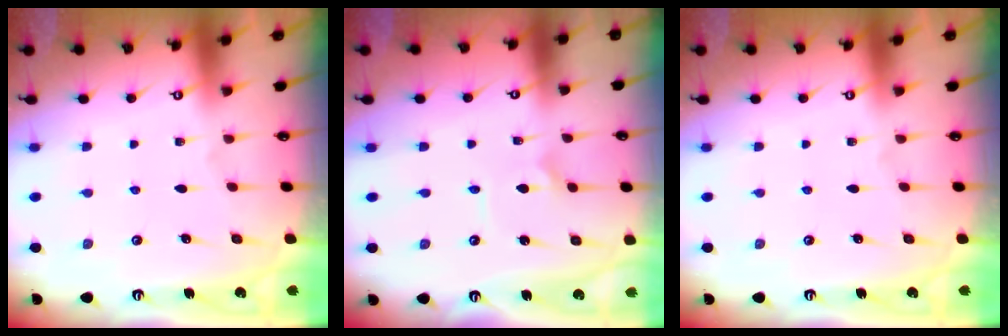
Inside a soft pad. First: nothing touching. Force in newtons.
{"total": 1.8, "press": 1.8, "slide": 0.1}
{"total": 0.0}